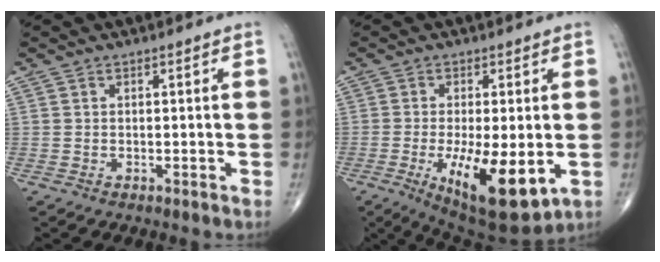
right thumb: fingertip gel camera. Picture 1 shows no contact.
{"total": 14.5, "force": [-3.7, 5.0, 13.0], "torque": [-0.211, -0.024, -0.044]}